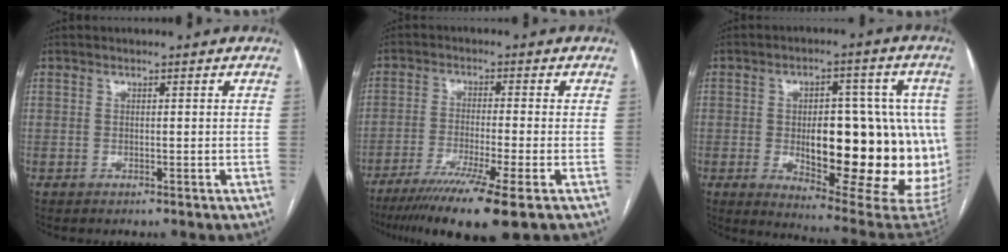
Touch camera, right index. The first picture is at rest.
{"total": 11.7, "force": [-7.6, -0.8, 8.8], "torque": [-0.145, -0.031, -0.122]}
{"total": 22.2, "force": [-1.9, 7.5, 20.8], "torque": [-0.203, 0.017, 0.003]}